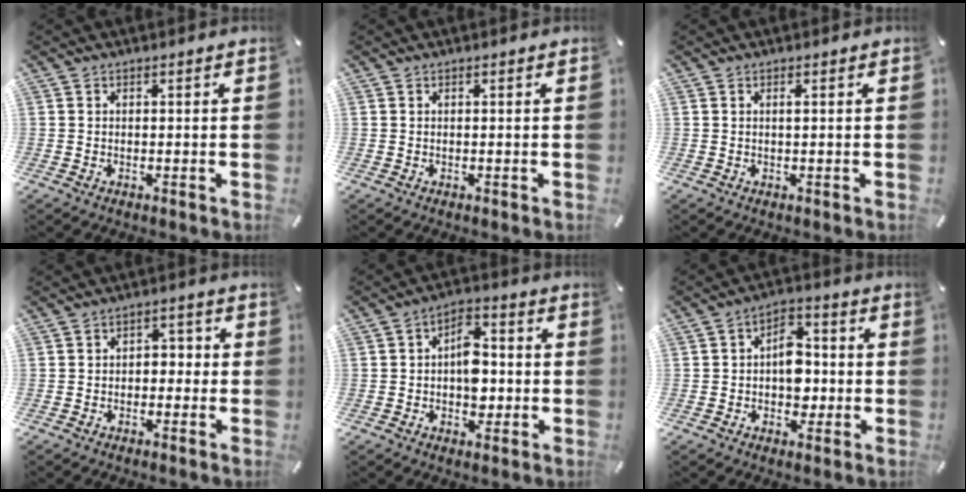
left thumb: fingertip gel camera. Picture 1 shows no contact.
{"total": 0.0}
{"total": 0.7, "force": [0.1, 0.1, 0.7], "torque": [-0.014, 0.000, 0.002]}
{"total": 3.4, "force": [-2.0, 2.3, 1.5], "torque": [-0.028, 0.017, -0.040]}
{"total": 7.9, "force": [-1.2, 5.7, 5.4], "torque": [-0.055, 0.005, -0.026]}
{"total": 8.3, "force": [-1.2, 6.4, 5.2], "torque": [-0.052, 0.010, -0.022]}